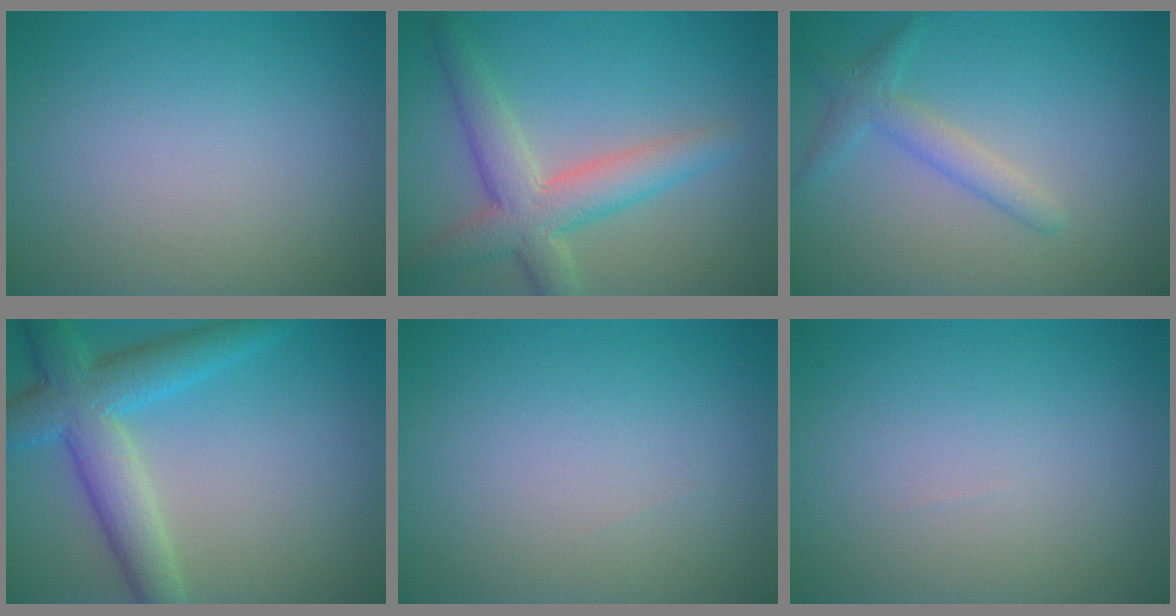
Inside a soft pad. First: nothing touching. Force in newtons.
{"total": 5.3, "press": 5.3, "slide": 0.3}
{"total": 2.3, "press": 2.3, "slide": 0.1}
{"total": 5.4, "press": 5.4, "slide": 0.4}
{"total": 0.0}
{"total": 0.0}